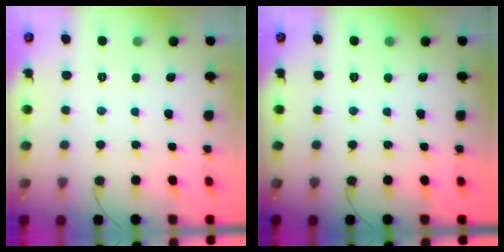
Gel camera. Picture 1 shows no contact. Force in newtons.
{"total": 0.0}